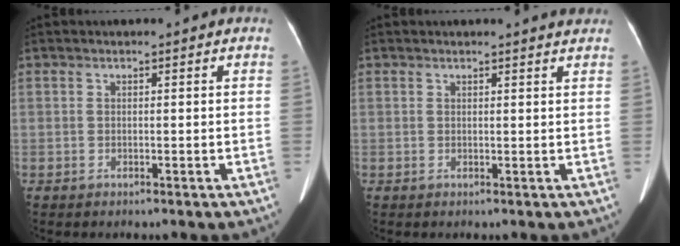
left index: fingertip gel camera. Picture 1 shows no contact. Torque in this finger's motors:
{"motor_torque": [-0.14, -0.11, 0.03, 0.01]}